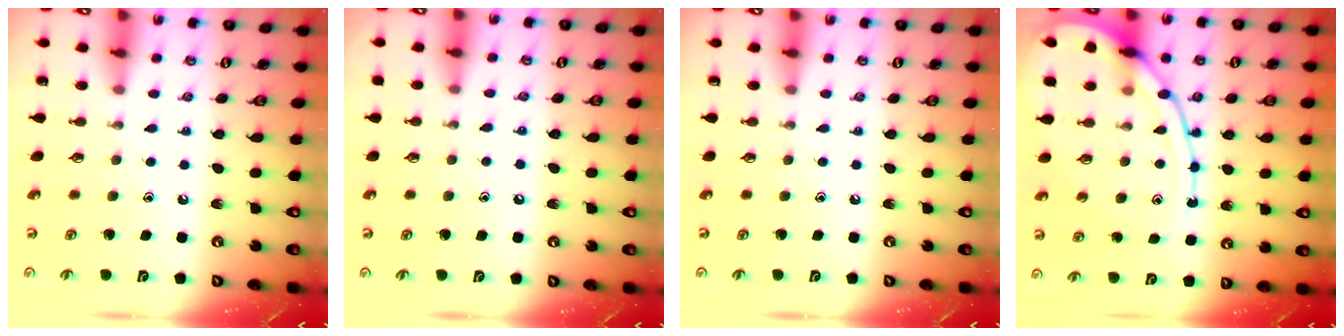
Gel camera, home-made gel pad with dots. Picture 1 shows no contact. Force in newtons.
{"total": 4.5, "press": 4.4, "slide": 0.7}
{"total": 0.0}
{"total": 15.1, "press": 15.0, "slide": 1.5}